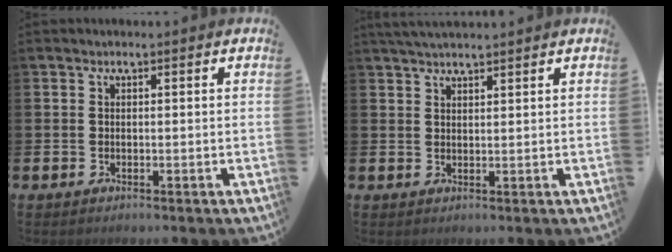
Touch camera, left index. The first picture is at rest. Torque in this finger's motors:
{"motor_torque": [-0.03, -0.36, 0.54, 0.16]}